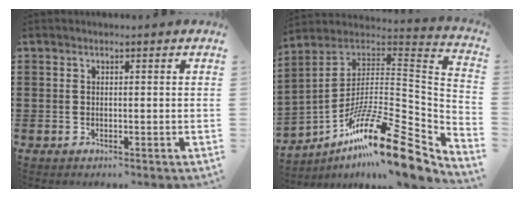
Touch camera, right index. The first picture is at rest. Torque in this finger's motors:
{"motor_torque": [0.56, 1.14, 0.07, -0.05]}